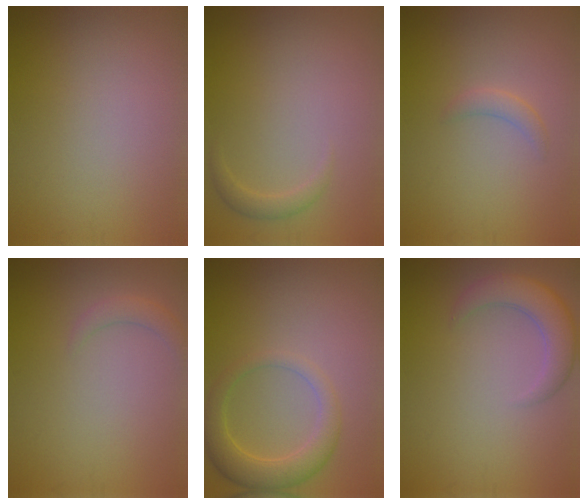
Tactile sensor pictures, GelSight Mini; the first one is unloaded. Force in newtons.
{"total": 1.2, "press": 1.2, "slide": 0.1}
{"total": 1.3, "press": 1.3, "slide": 0.0}
{"total": 1.4, "press": 1.4, "slide": 0.2}
{"total": 3.7, "press": 3.7, "slide": 0.4}
{"total": 3.9, "press": 3.9, "slide": 0.3}